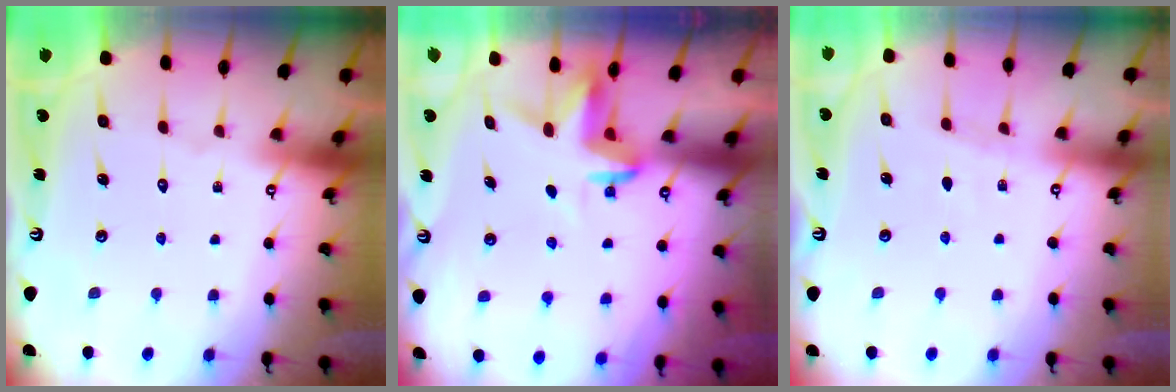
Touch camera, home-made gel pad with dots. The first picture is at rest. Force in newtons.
{"total": 3.5, "press": 3.5, "slide": 0.2}
{"total": 2.5, "press": 2.4, "slide": 0.4}